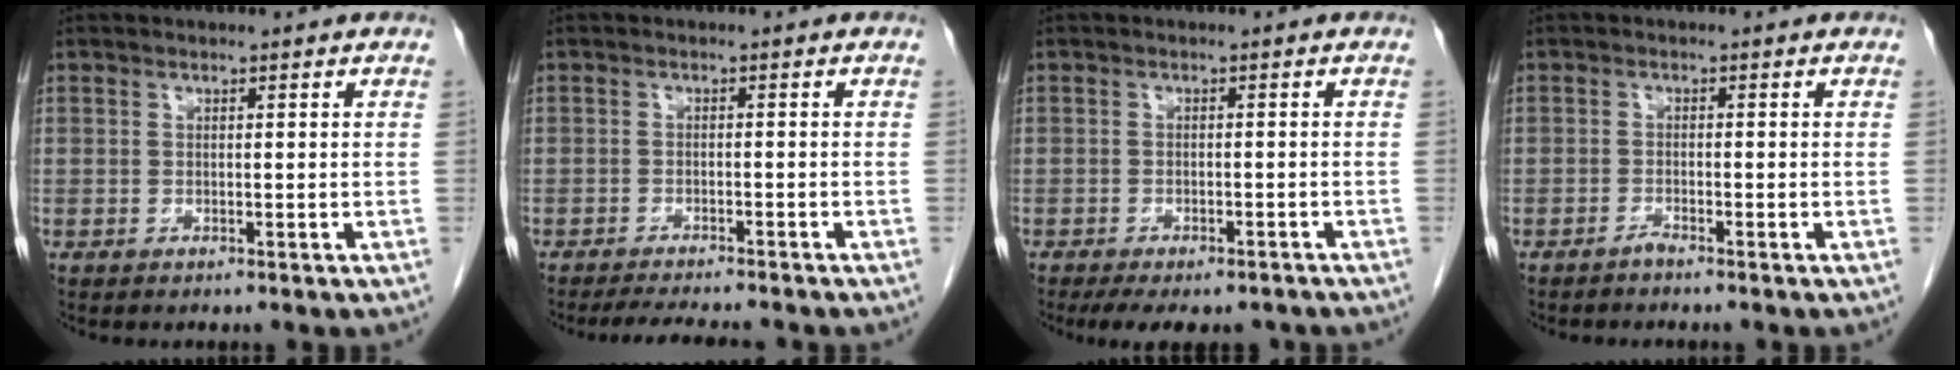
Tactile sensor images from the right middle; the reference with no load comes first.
{"total": 6.9, "force": [-6.2, 0.7, 2.9], "torque": [-0.041, -0.015, -0.092]}
{"total": 9.5, "force": [-7.6, 3.6, 4.3], "torque": [-0.065, -0.005, -0.097]}
{"total": 1.0, "force": [-0.9, -0.2, 0.3], "torque": [-0.007, 0.000, -0.017]}